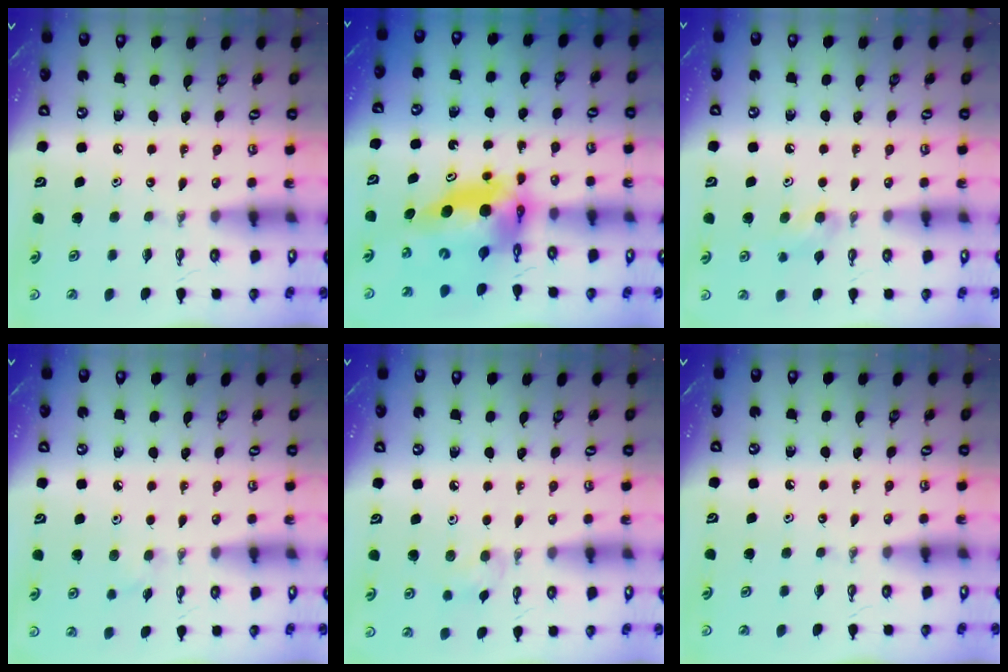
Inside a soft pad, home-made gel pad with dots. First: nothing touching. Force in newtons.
{"total": 10.6, "press": 10.5, "slide": 1.0}
{"total": 6.8, "press": 6.7, "slide": 0.8}
{"total": 5.4, "press": 4.8, "slide": 2.4}
{"total": 6.6, "press": 6.6, "slide": 0.9}
{"total": 0.0}